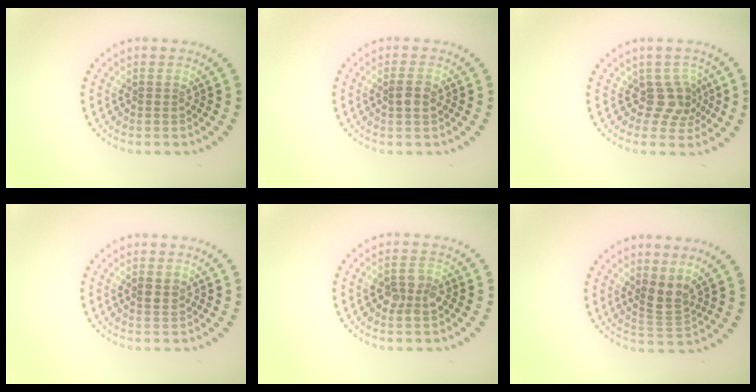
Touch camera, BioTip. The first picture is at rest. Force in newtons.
{"total": 1.8, "press": 1.8, "slide": 0.3}
{"total": 2.7, "press": 2.1, "slide": 1.7}
{"total": 1.3, "press": 1.3, "slide": 0.4}
{"total": 2.6, "press": 2.5, "slide": 0.7}
{"total": 2.8, "press": 2.2, "slide": 1.6}